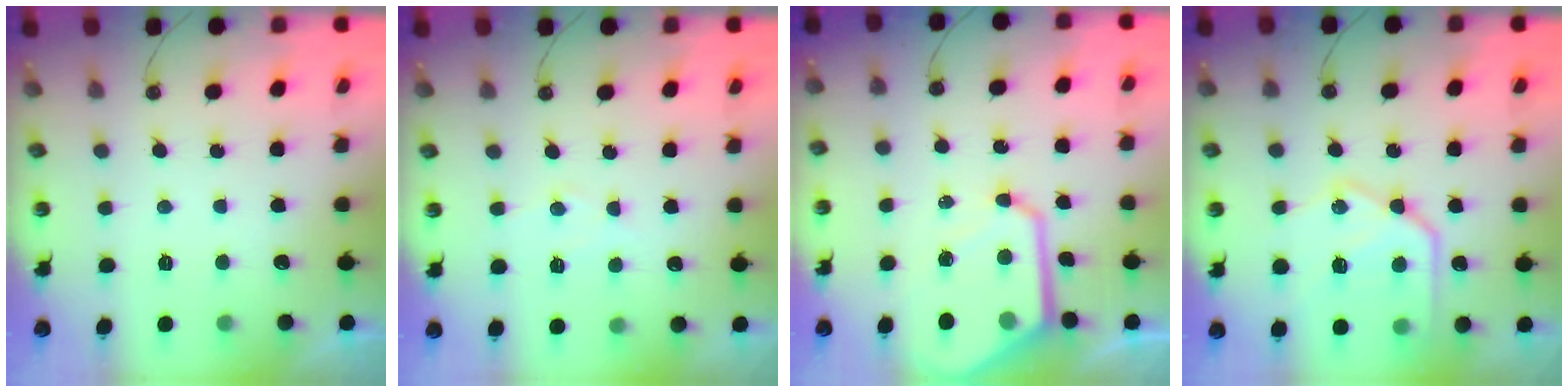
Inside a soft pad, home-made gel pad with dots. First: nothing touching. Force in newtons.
{"total": 5.4, "press": 5.4, "slide": 0.6}
{"total": 13.2, "press": 13.2, "slide": 1.3}
{"total": 18.3, "press": 18.3, "slide": 1.4}